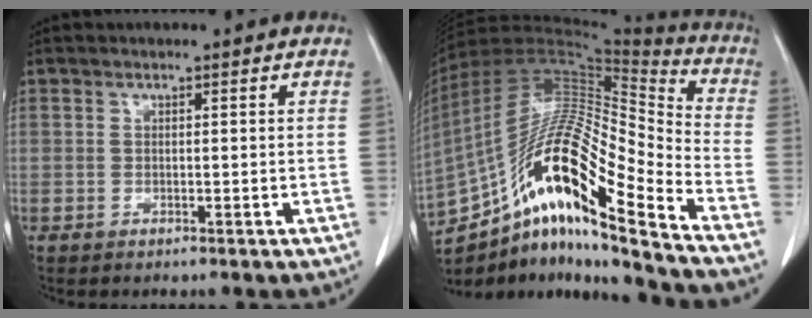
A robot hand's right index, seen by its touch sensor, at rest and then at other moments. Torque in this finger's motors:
{"motor_torque": [1.70, -0.44, 0.46, 0.21]}